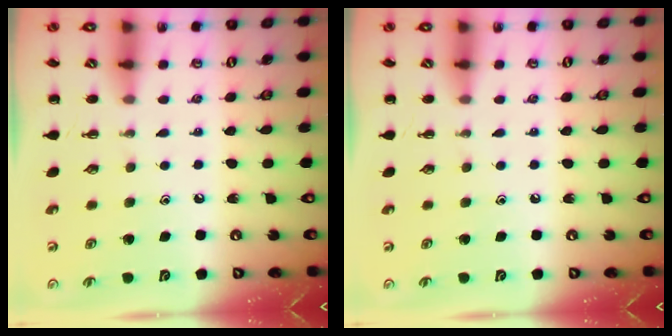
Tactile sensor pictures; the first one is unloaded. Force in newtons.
{"total": 0.0}